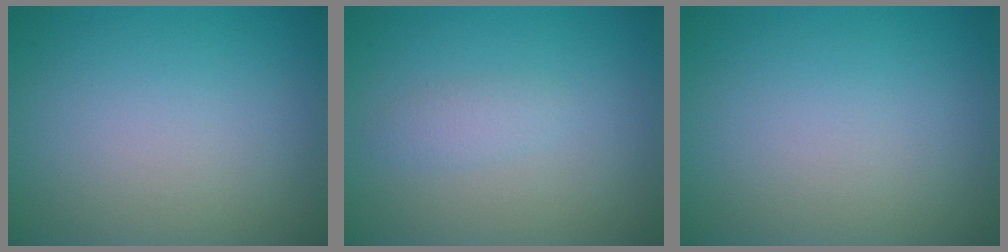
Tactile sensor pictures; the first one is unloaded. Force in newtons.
{"total": 1.3, "press": 1.3, "slide": 0.1}
{"total": 0.0}